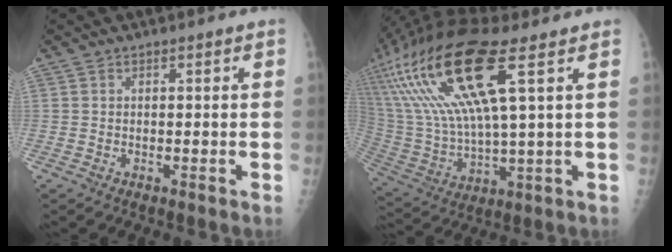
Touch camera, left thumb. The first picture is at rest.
{"total": 23.8, "force": [9.5, 6.0, 21.0], "torque": [-0.469, -0.010, 0.187]}